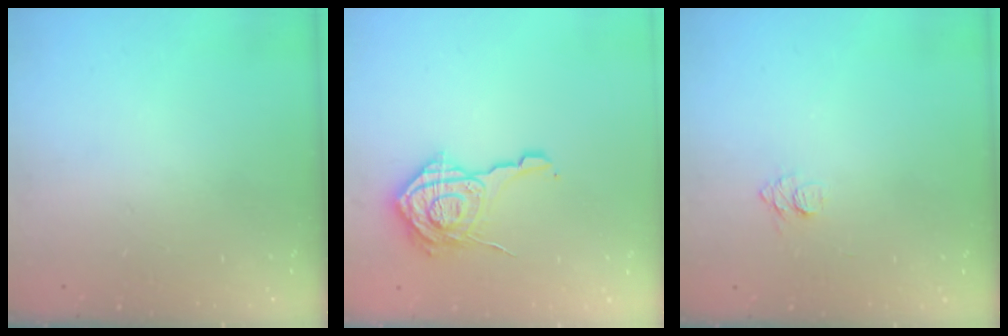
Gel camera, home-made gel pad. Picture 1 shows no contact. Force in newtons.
{"total": 15.0, "press": 15.0, "slide": 0.6}
{"total": 6.4, "press": 6.4, "slide": 0.7}